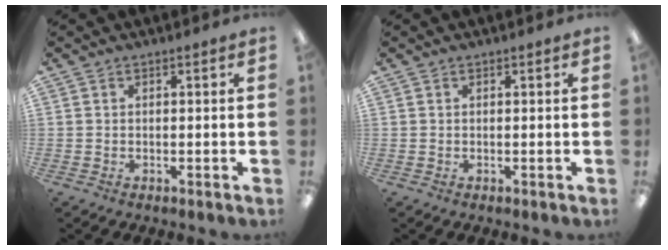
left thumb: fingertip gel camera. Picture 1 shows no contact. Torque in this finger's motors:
{"motor_torque": [0.00, 0.00, 0.05, -0.09, 0.00]}